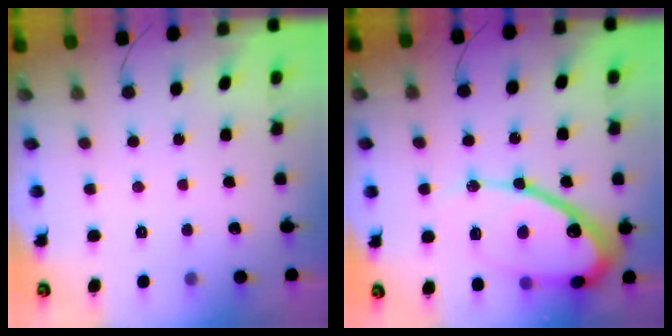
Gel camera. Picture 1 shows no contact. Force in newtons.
{"total": 18.7, "press": 18.6, "slide": 2.0}